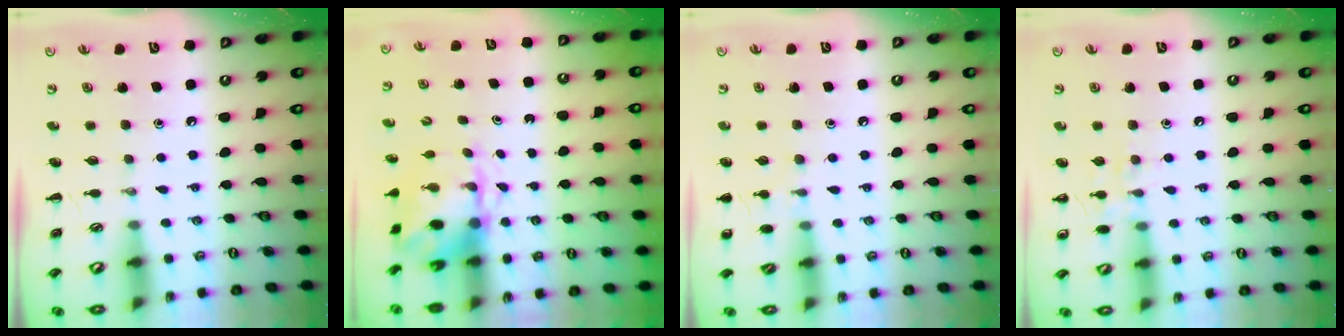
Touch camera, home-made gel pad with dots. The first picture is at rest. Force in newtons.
{"total": 4.8, "press": 4.8, "slide": 0.7}
{"total": 6.6, "press": 6.4, "slide": 1.5}
{"total": 6.2, "press": 6.1, "slide": 1.4}